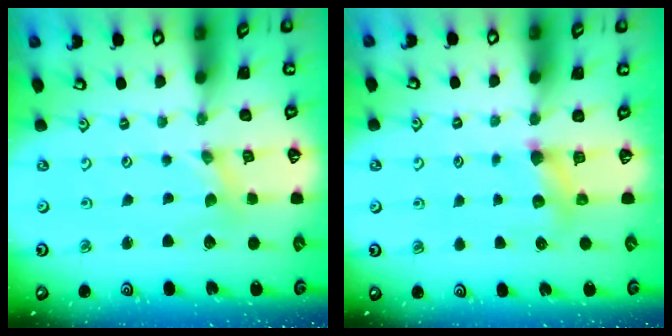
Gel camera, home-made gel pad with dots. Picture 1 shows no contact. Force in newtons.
{"total": 4.9, "press": 4.9, "slide": 0.4}